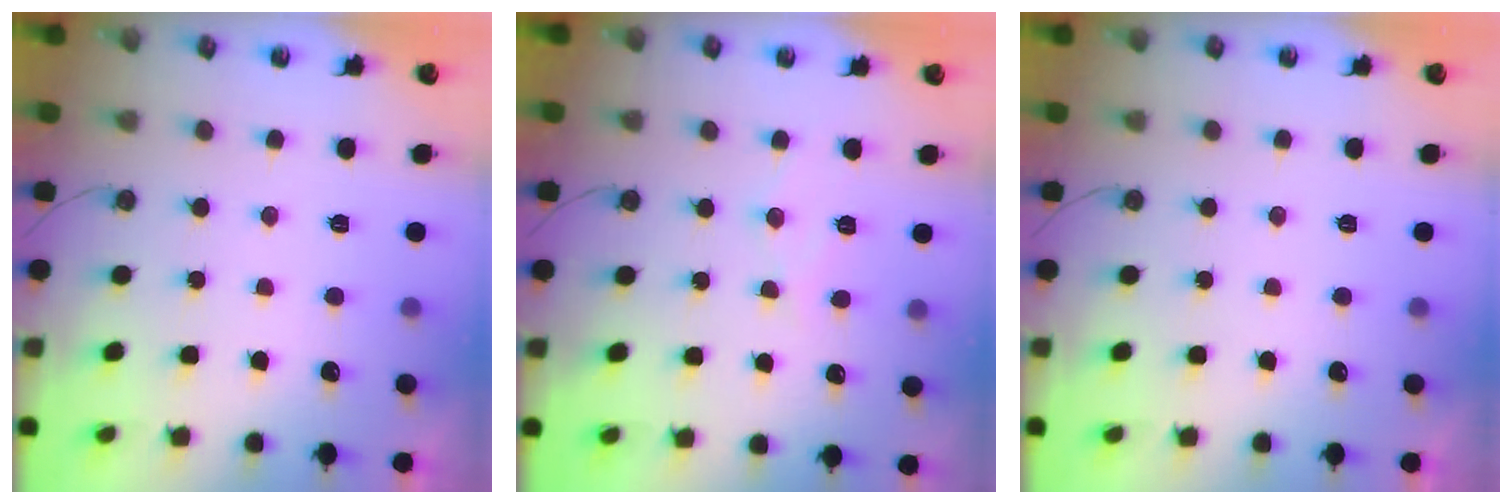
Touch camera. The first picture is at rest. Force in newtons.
{"total": 7.4, "press": 7.4, "slide": 0.5}
{"total": 0.0}